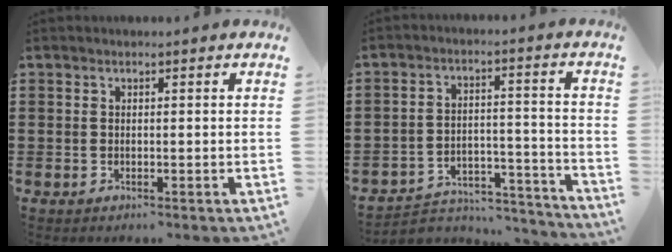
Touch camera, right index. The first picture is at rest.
{"total": 4.4, "force": [-4.1, 1.4, 0.8], "torque": [-0.018, 0.005, -0.084]}